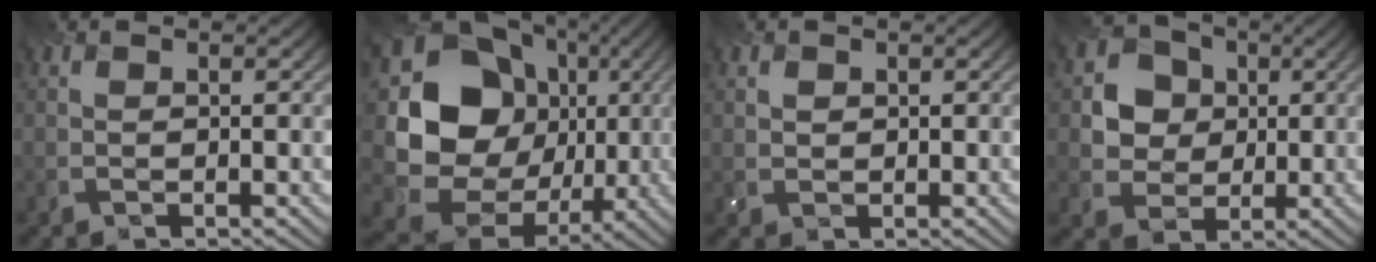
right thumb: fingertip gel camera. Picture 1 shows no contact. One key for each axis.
{"total": 18.9, "fx": 1.4, "fy": 16.1, "fz": 9.9, "tx": -0.223, "ty": -0.023, "tz": 0.035}
{"total": 1.2, "fx": 0.5, "fy": 1.0, "fz": 0.3, "tx": -0.012, "ty": -0.002, "tz": 0.012}
{"total": 6.6, "fx": 1.0, "fy": 5.8, "fz": 2.9, "tx": -0.072, "ty": 0.006, "tz": 0.003}